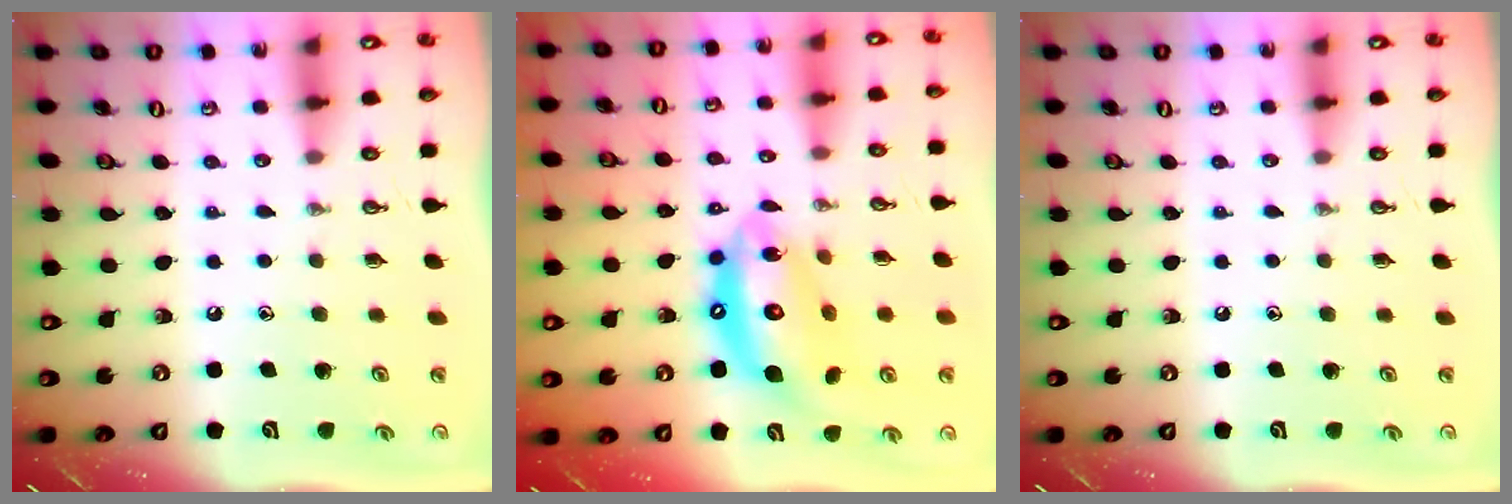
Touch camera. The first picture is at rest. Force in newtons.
{"total": 17.2, "press": 17.1, "slide": 1.7}
{"total": 0.0}